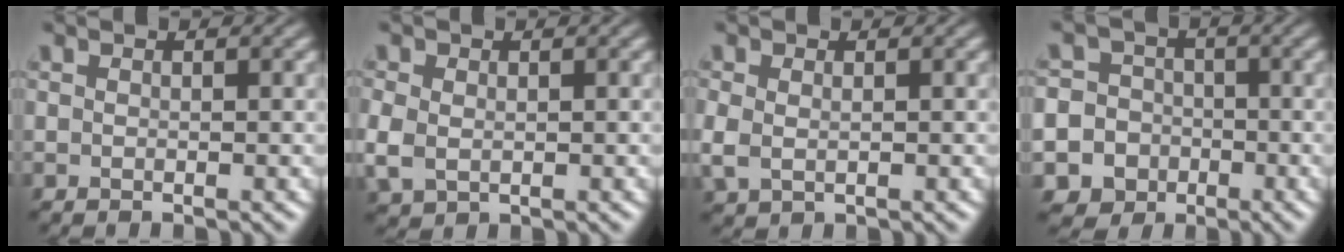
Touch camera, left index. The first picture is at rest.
{"total": 2.5, "force": [-0.4, 1.9, 1.5], "torque": [-0.038, -0.011, -0.006]}
{"total": 1.7, "force": [-0.2, 1.2, 1.3], "torque": [-0.030, -0.009, 0.001]}
{"total": 10.4, "force": [-5.1, 9.0, 1.4], "torque": [-0.037, -0.029, -0.114]}